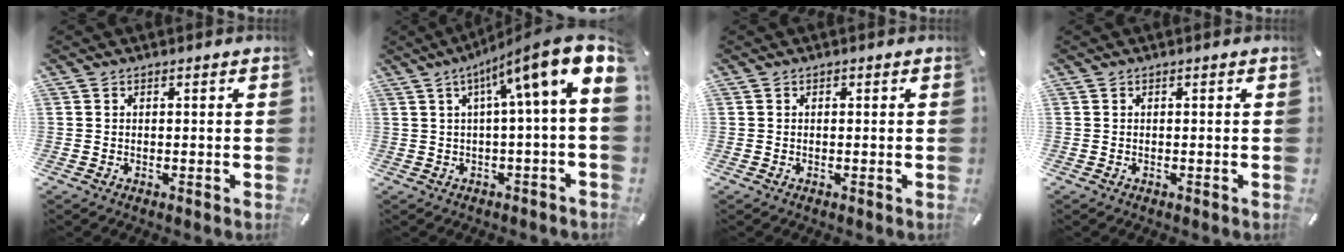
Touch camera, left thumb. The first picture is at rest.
{"total": 12.1, "force": [4.2, 0.5, 11.3], "torque": [-0.176, -0.052, 0.054]}
{"total": 0.0}
{"total": 0.0}